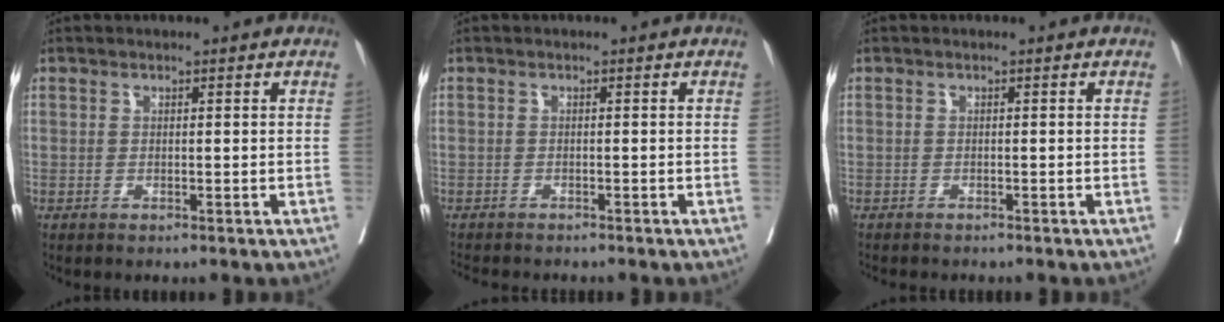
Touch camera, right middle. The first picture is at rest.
{"total": 5.2, "force": [-4.7, 0.9, 1.9], "torque": [-0.030, -0.012, -0.071]}
{"total": 3.1, "force": [-2.8, 0.6, 1.2], "torque": [-0.025, -0.008, -0.034]}